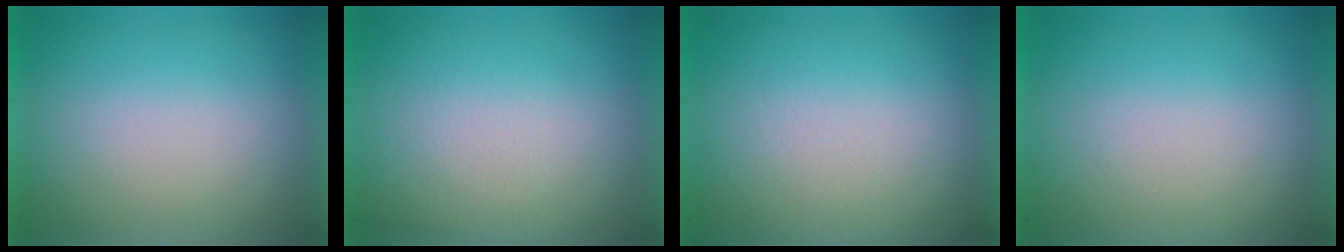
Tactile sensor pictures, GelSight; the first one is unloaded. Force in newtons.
{"total": 2.1}
{"total": 2.6}
{"total": 2.0}